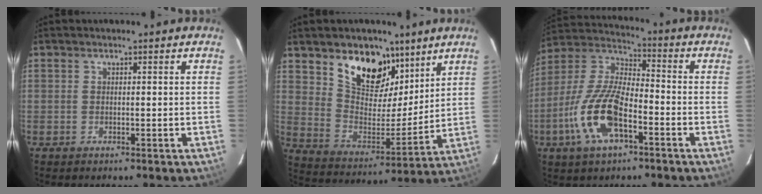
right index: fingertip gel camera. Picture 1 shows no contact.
{"total": 16.1, "force": [10.2, 9.1, 8.6], "torque": [-0.158, -0.002, 0.186]}
{"total": 15.5, "force": [-6.4, 6.0, 12.7], "torque": [-0.274, -0.006, -0.128]}